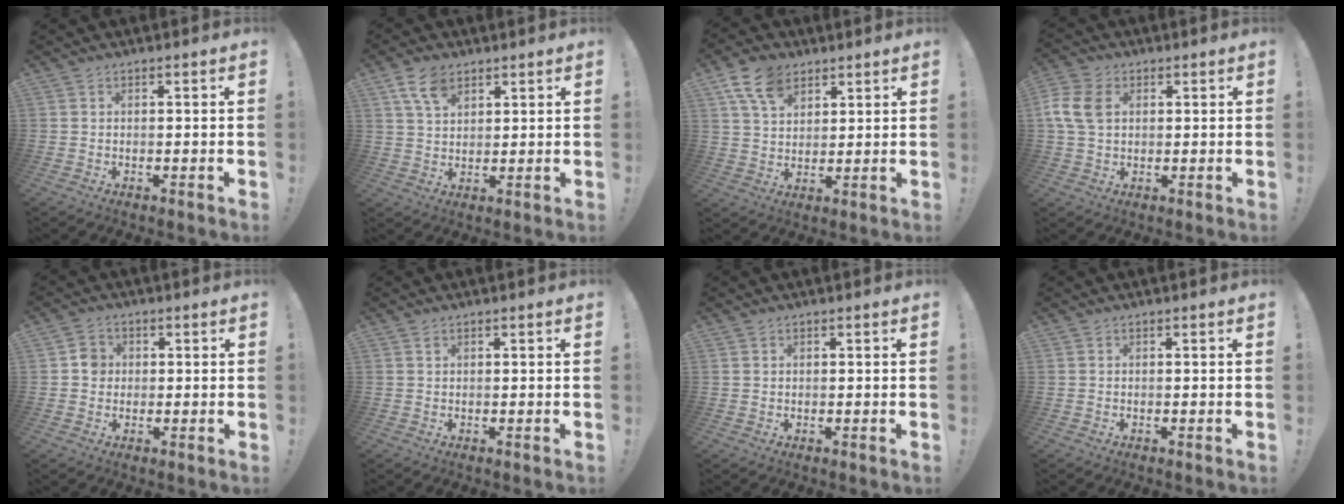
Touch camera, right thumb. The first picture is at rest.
{"total": 7.9, "force": [4.7, 4.4, 4.5], "torque": [-0.087, -0.009, 0.091]}
{"total": 11.1, "force": [6.4, 7.0, 5.8], "torque": [-0.102, -0.019, 0.124]}
{"total": 9.8, "force": [2.2, 6.9, 6.5], "torque": [-0.140, 0.006, 0.044]}
{"total": 4.2, "force": [0.2, 4.0, 1.5], "torque": [-0.009, 0.004, 0.001]}
{"total": 0.7, "force": [0.4, 0.5, 0.3], "torque": [-0.005, 0.001, 0.007]}
{"total": 0.7, "force": [0.5, 0.5, 0.1], "torque": [0.005, -0.003, 0.008]}
{"total": 0.0}